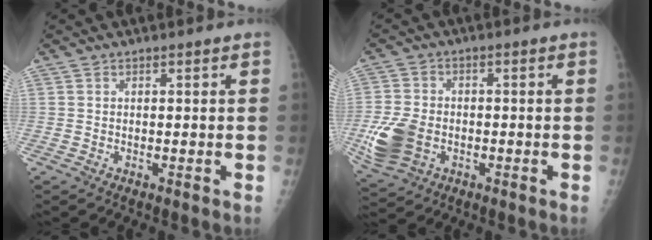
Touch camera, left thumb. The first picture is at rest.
{"total": 10.1, "force": [-2.7, 7.3, 6.4], "torque": [-0.134, 0.008, -0.047]}